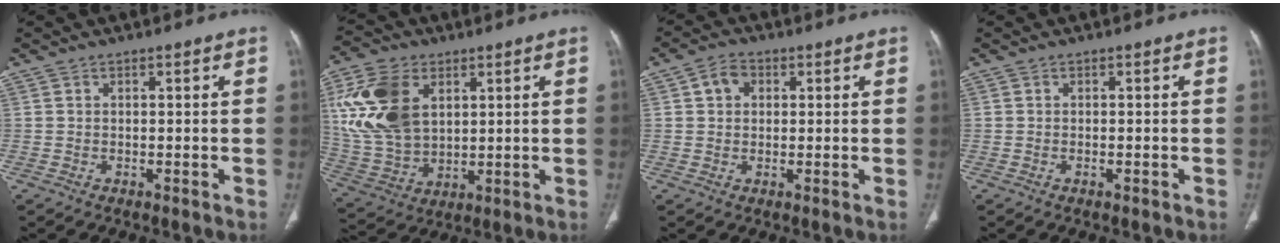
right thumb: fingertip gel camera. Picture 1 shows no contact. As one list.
[{"total": 17.5, "force": [5.3, 11.6, 12.0], "torque": [-0.237, -0.012, 0.112]}, {"total": 4.1, "force": [1.1, 3.3, 2.1], "torque": [-0.025, 0.008, 0.019]}, {"total": 0.7, "force": [-0.3, 0.2, 0.6], "torque": [-0.013, 0.002, -0.004]}]